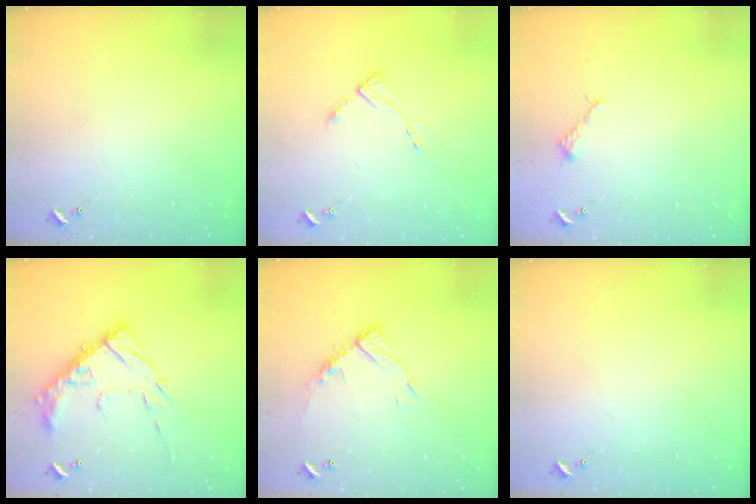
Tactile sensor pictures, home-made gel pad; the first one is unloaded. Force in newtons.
{"total": 3.6, "press": 3.5, "slide": 0.4}
{"total": 2.6, "press": 2.6, "slide": 0.3}
{"total": 17.4, "press": 17.3, "slide": 1.3}
{"total": 12.8, "press": 12.8, "slide": 1.0}
{"total": 0.0}